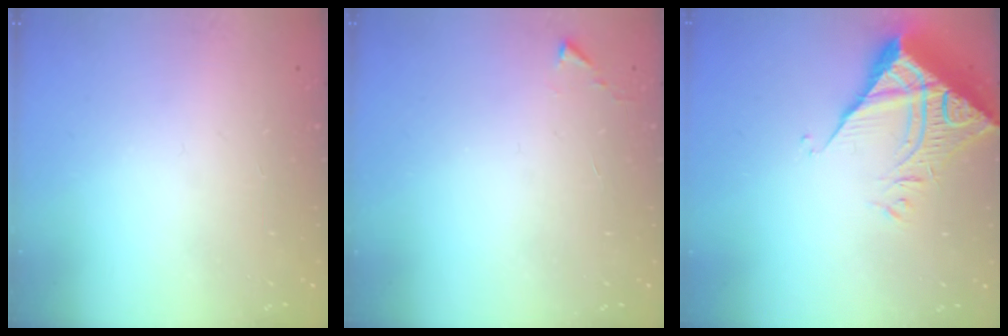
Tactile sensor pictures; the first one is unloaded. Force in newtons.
{"total": 2.7, "press": 2.7, "slide": 0.5}
{"total": 9.0, "press": 8.9, "slide": 0.8}